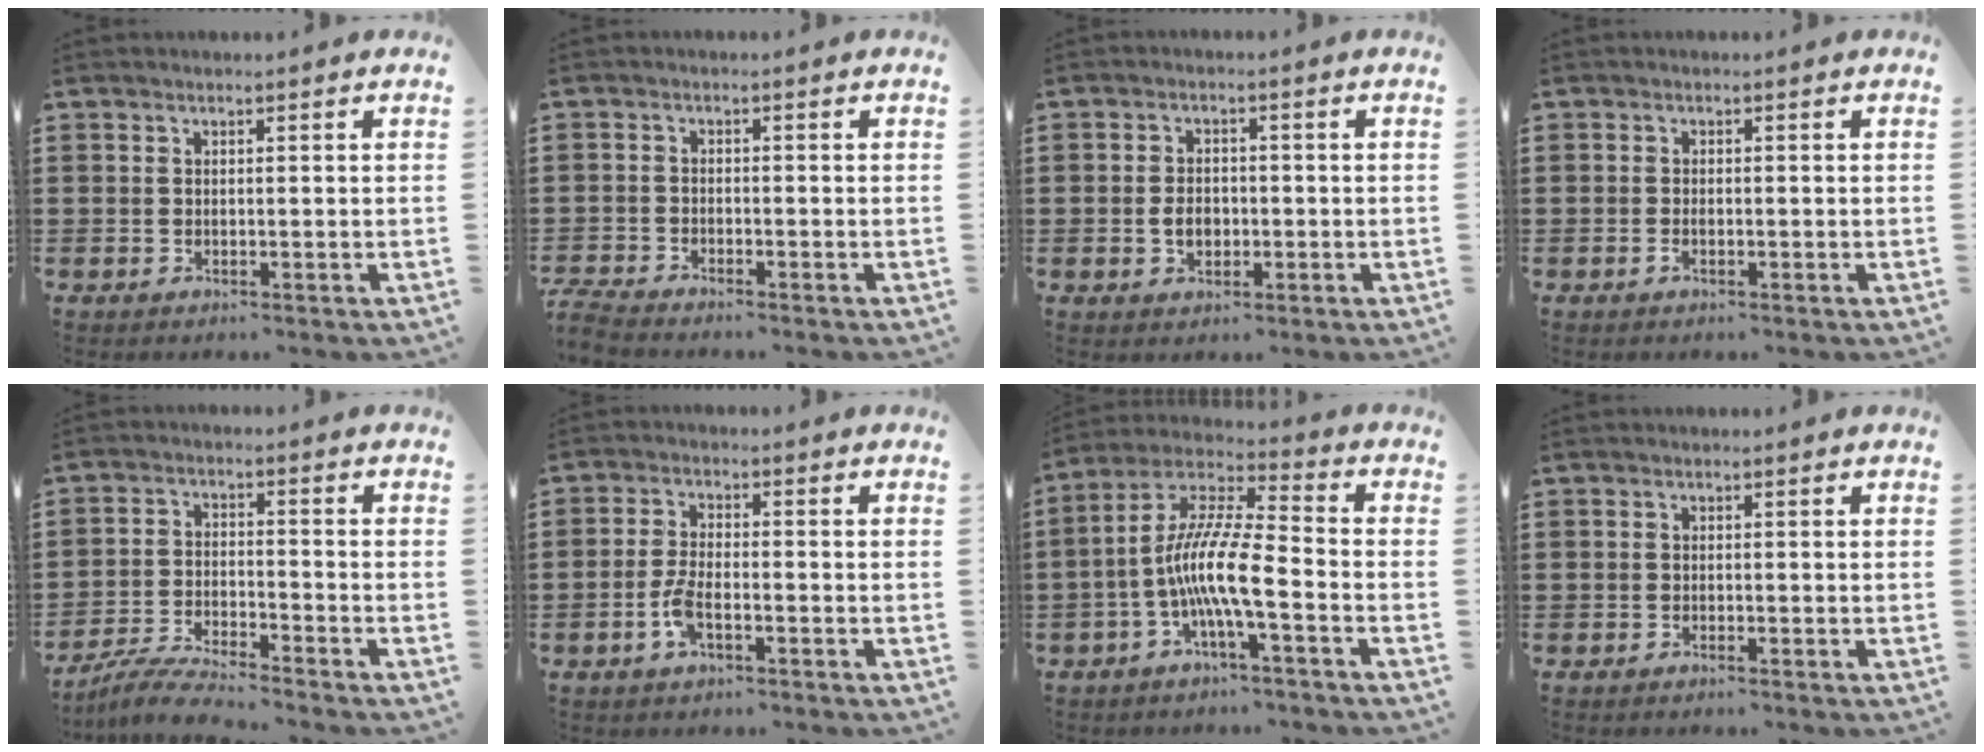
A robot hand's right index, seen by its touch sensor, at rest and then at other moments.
{"total": 2.7, "force": [-2.7, 0.1, 0.1], "torque": [-0.013, -0.001, -0.059]}
{"total": 3.2, "force": [-0.6, 2.2, 2.3], "torque": [-0.047, 0.001, -0.011]}
{"total": 0.8, "force": [-0.5, 0.1, 0.7], "torque": [-0.015, -0.009, -0.006]}
{"total": 5.5, "force": [-5.3, 0.1, 1.6], "torque": [-0.039, -0.006, -0.105]}
{"total": 4.0, "force": [-1.9, 1.2, 3.3], "torque": [-0.085, -0.006, -0.042]}
{"total": 10.4, "force": [-3.7, 1.4, 9.6], "torque": [-0.206, -0.020, -0.075]}
{"total": 0.5, "force": [-0.5, 0.0, 0.2], "torque": [-0.005, -0.001, -0.010]}